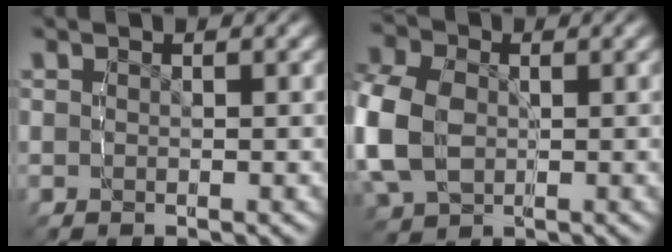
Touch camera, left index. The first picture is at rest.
{"total": 6.5, "force": [0.0, 5.3, 3.7], "torque": [-0.111, -0.022, 0.014]}